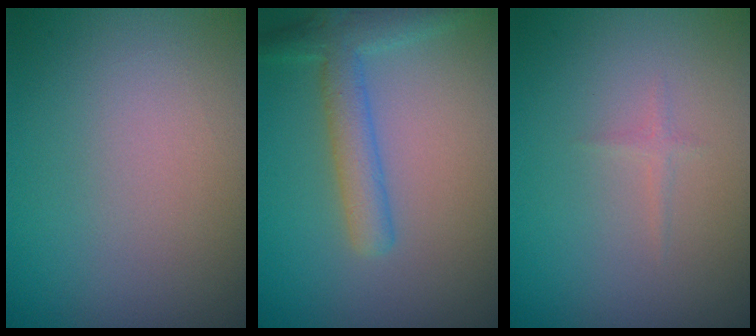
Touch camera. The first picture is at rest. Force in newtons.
{"total": 3.5, "press": 3.5, "slide": 0.2}
{"total": 0.5, "press": 0.5, "slide": 0.0}